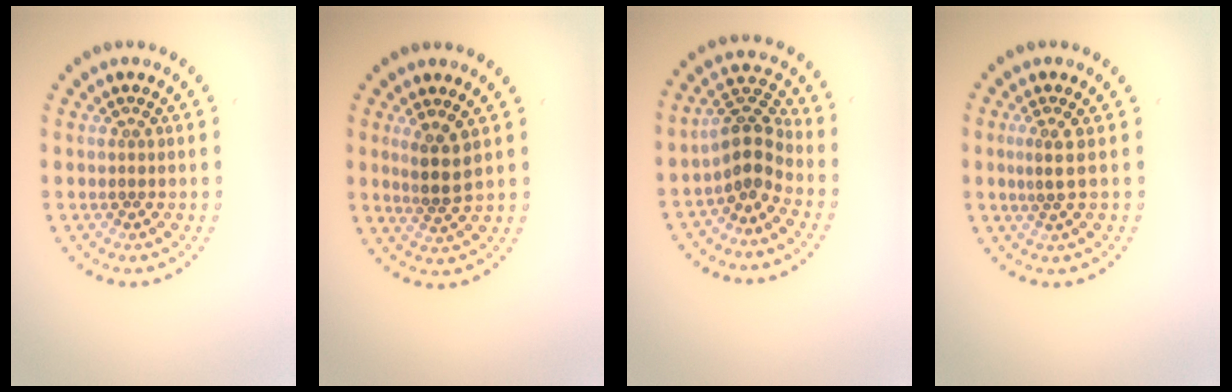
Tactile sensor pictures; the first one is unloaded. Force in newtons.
{"total": 2.4, "press": 1.9, "slide": 1.5}
{"total": 3.5, "press": 3.0, "slide": 1.9}
{"total": 1.6, "press": 1.0, "slide": 1.2}